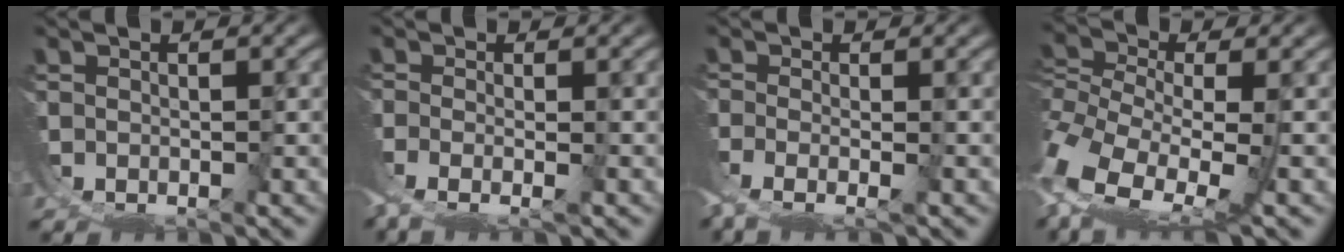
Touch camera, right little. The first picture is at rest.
{"total": 3.4, "force": [-1.3, 0.9, 3.0], "torque": [-0.064, -0.017, -0.008]}
{"total": 3.8, "force": [-1.2, 1.3, 3.4], "torque": [-0.074, -0.020, -0.005]}
{"total": 7.4, "force": [0.3, 4.5, 5.9], "torque": [-0.155, -0.040, 0.024]}